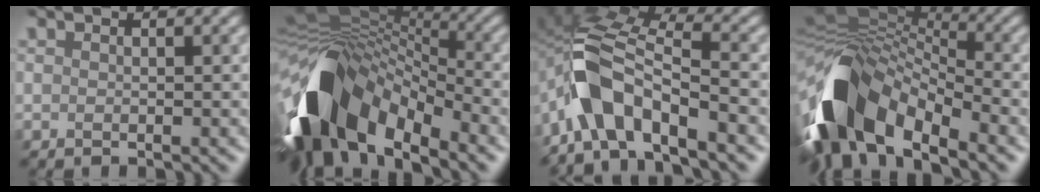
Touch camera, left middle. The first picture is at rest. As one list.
[{"total": 12.9, "force": [-4.5, 8.0, 9.0], "torque": [-0.188, 0.001, -0.090]}, {"total": 7.6, "force": [-4.7, 3.3, 5.0], "torque": [-0.095, 0.009, -0.100]}, {"total": 11.4, "force": [-5.1, 6.7, 7.7], "torque": [-0.158, 0.005, -0.108]}]